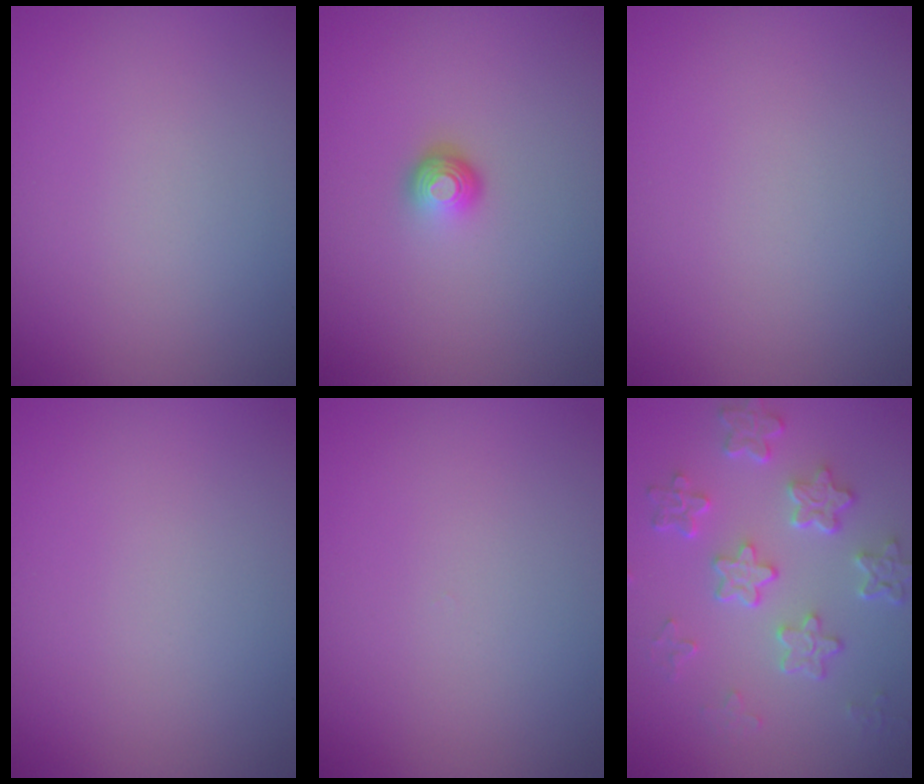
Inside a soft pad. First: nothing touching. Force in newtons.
{"total": 1.8, "press": 1.1, "slide": 1.5}
{"total": 0.0}
{"total": 0.0}
{"total": 0.0}
{"total": 5.3, "press": 4.1, "slide": 3.4}